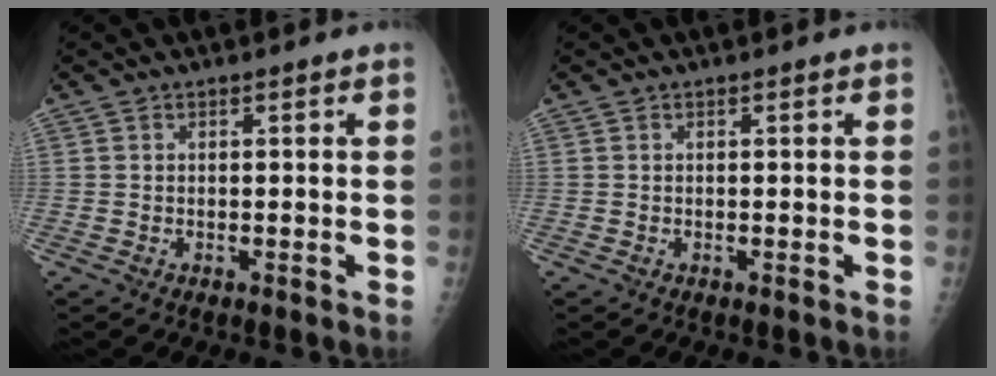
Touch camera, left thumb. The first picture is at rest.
{"total": 0.0}